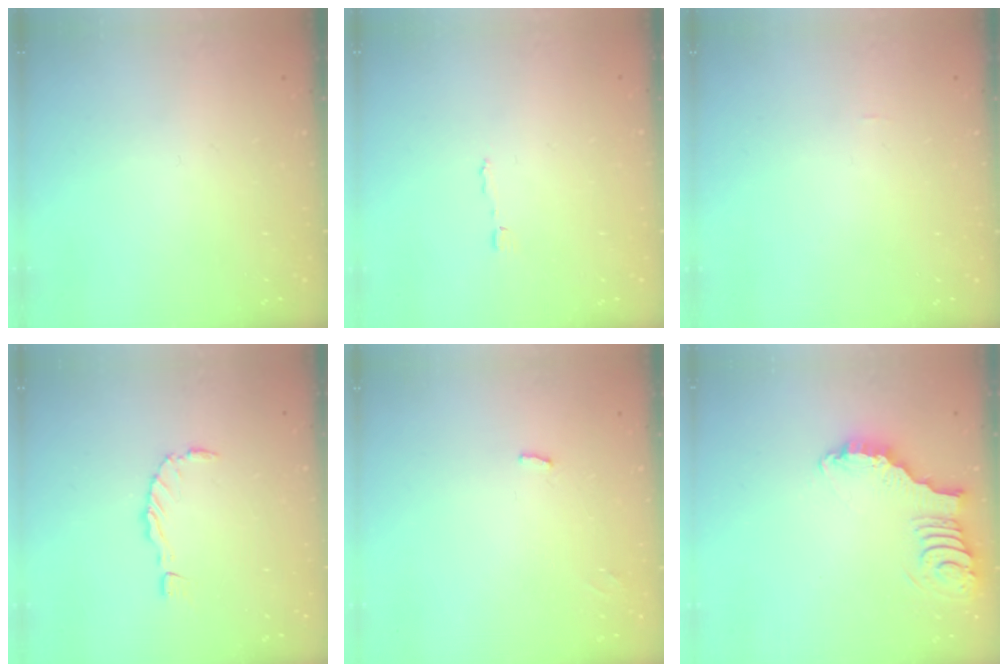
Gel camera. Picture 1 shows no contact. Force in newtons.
{"total": 1.2, "press": 1.2, "slide": 0.0}
{"total": 0.0}
{"total": 0.0}
{"total": 3.1, "press": 3.1, "slide": 0.2}
{"total": 3.8, "press": 3.7, "slide": 0.3}